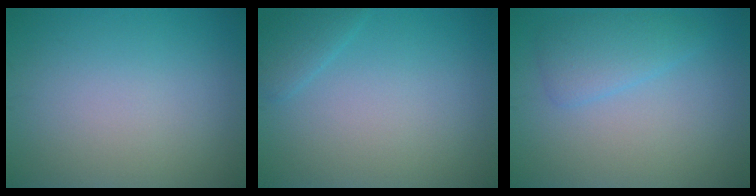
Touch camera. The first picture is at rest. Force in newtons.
{"total": 1.5, "press": 1.5, "slide": 0.0}
{"total": 2.6, "press": 2.6, "slide": 0.1}